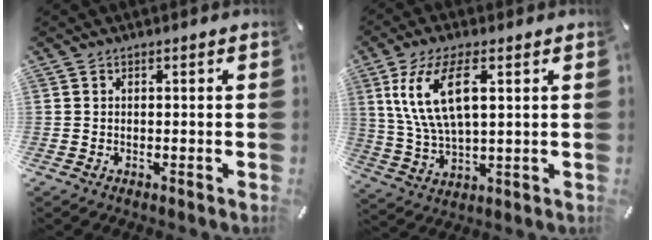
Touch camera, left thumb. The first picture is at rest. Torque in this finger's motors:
{"motor_torque": [0.66, 1.09, 1.48, -1.30, 0.27]}